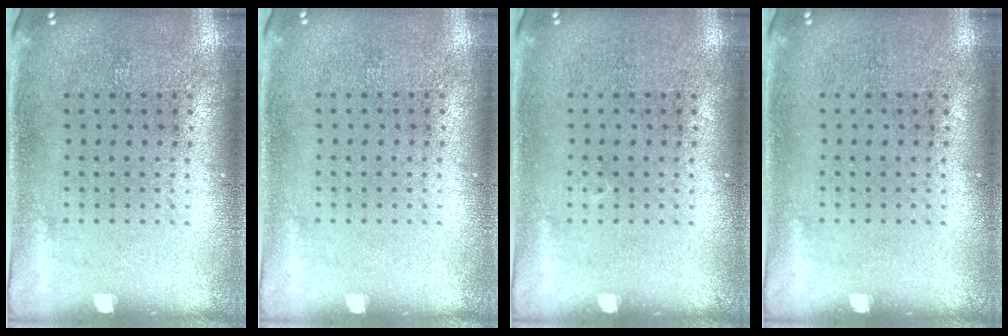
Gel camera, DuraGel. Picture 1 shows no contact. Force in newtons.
{"total": 0.0}
{"total": 0.0}
{"total": 0.0}